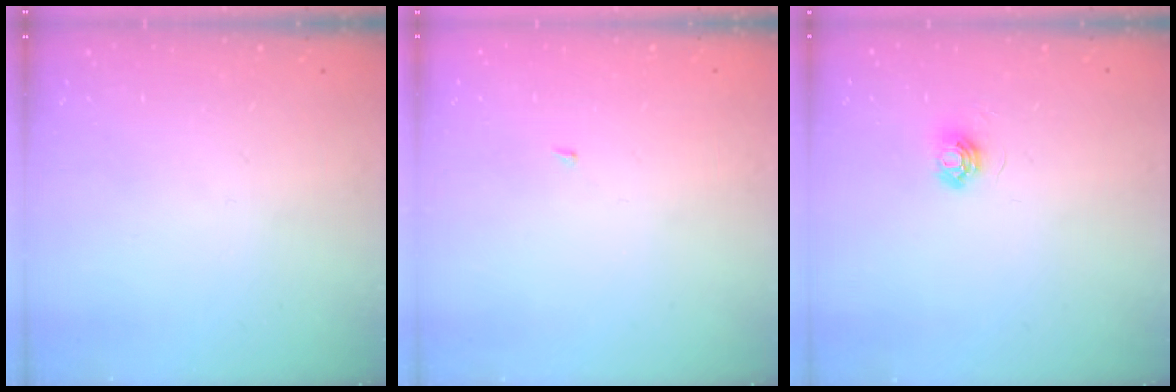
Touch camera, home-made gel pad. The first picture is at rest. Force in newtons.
{"total": 1.4, "press": 1.3, "slide": 0.1}
{"total": 5.0, "press": 4.9, "slide": 0.4}